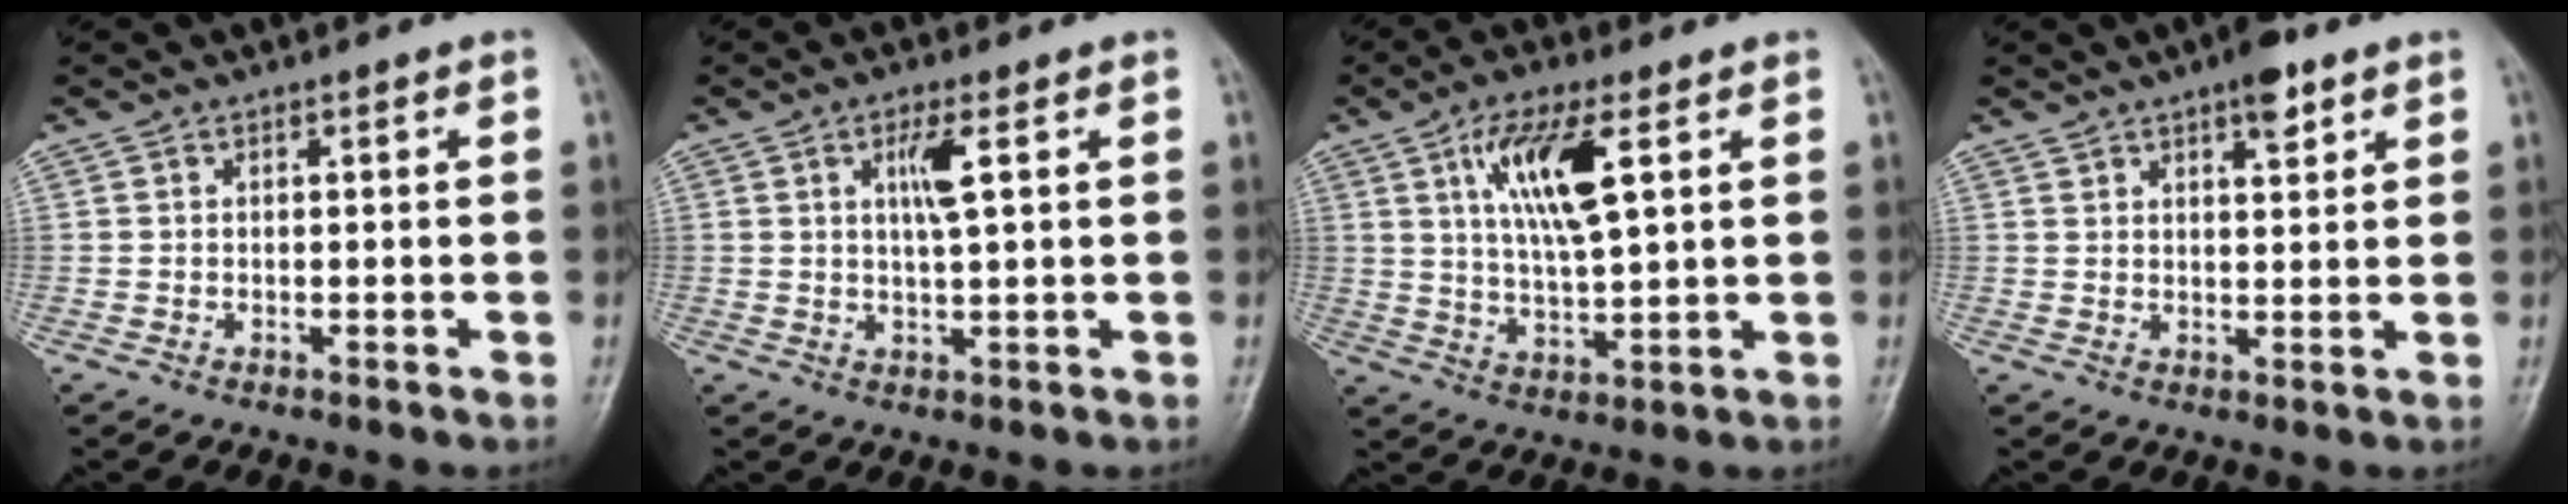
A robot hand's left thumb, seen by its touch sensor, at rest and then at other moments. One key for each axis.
{"total": 4.8, "fx": 1.4, "fy": 0.8, "fz": 4.5, "tx": -0.086, "ty": -0.004, "tz": 0.029}
{"total": 11.4, "fx": 4.0, "fy": 3.5, "fz": 10.0, "tx": -0.186, "ty": -0.013, "tz": 0.078}
{"total": 5.2, "fx": 3.2, "fy": 1.9, "fz": 3.6, "tx": -0.039, "ty": -0.014, "tz": 0.045}